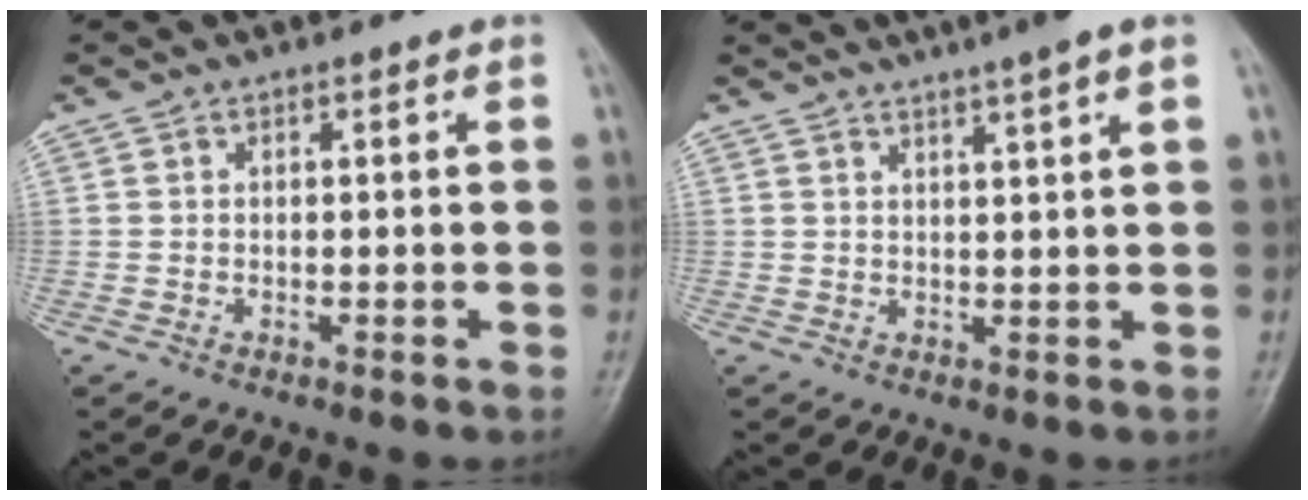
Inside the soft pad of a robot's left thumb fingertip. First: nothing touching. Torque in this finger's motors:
{"motor_torque": [2.53, -0.89, 1.33, -1.44, 0.20]}